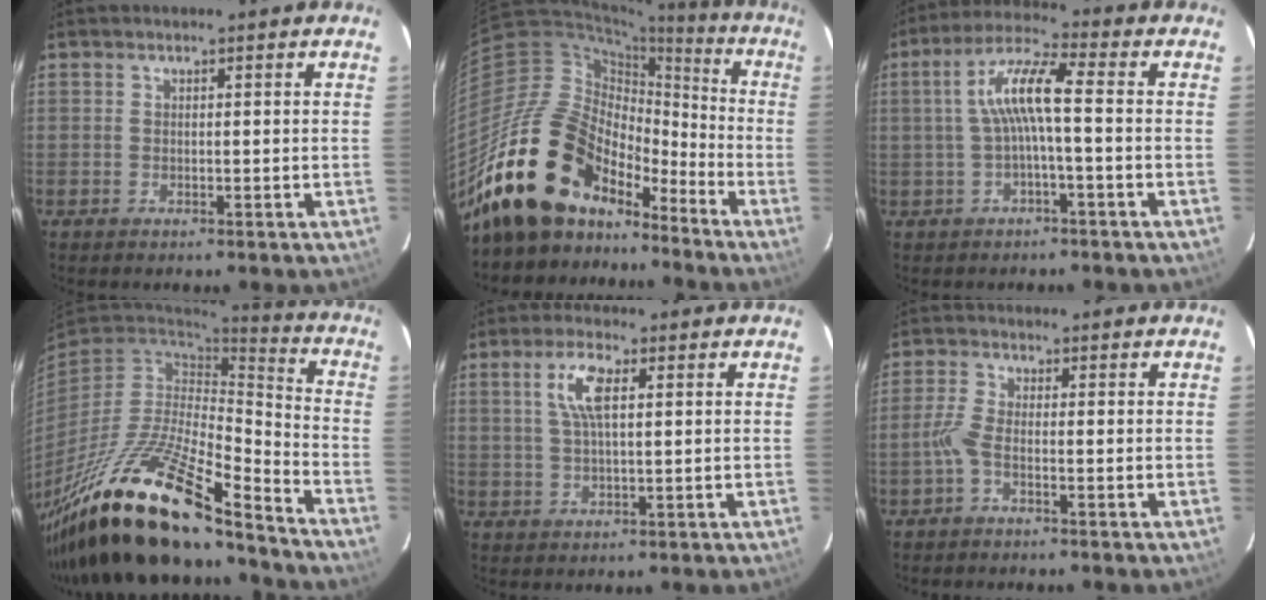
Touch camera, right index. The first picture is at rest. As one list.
[{"total": 20.4, "force": [-14.7, 11.6, 8.1], "torque": [-0.163, 0.022, -0.263]}, {"total": 7.8, "force": [-0.5, 0.8, 7.8], "torque": [-0.163, 0.018, -0.007]}, {"total": 25.6, "force": [-18.5, 5.7, 16.8], "torque": [-0.313, -0.038, -0.327]}, {"total": 6.0, "force": [2.0, 2.0, 5.3], "torque": [-0.105, 0.008, 0.038]}, {"total": 2.6, "force": [-1.3, 0.4, 2.2], "torque": [-0.060, 0.004, -0.030]}]